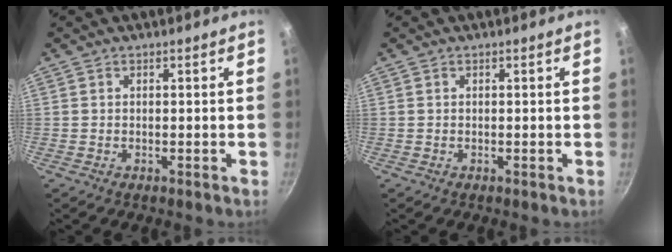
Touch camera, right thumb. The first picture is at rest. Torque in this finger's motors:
{"motor_torque": [-0.09, 0.08, 0.00, 0.00, 0.00]}